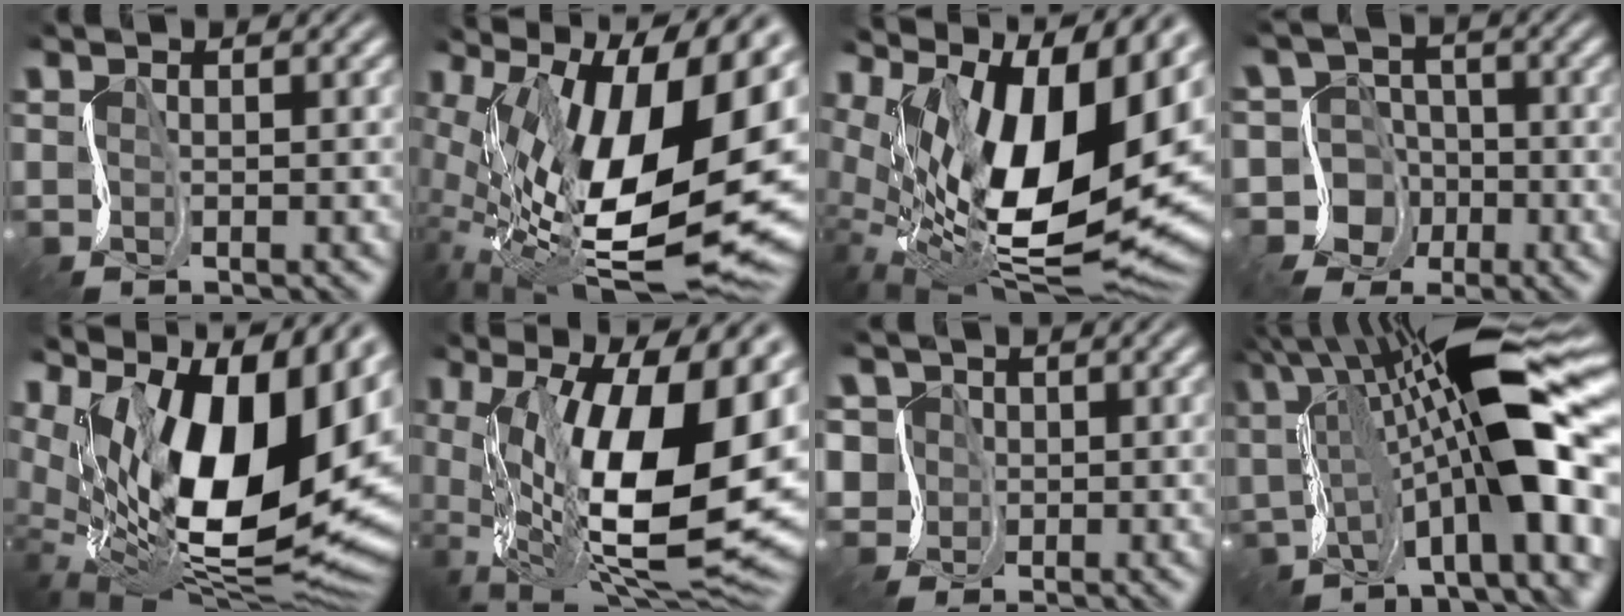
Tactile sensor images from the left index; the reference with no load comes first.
{"total": 17.9, "force": [0.4, 8.2, 15.9], "torque": [-0.259, -0.025, 0.006]}
{"total": 15.7, "force": [3.0, 7.3, 13.6], "torque": [-0.207, -0.004, 0.057]}
{"total": 6.2, "force": [-4.4, 4.4, 0.4], "torque": [0.023, -0.012, -0.101]}
{"total": 15.0, "force": [4.1, 7.8, 12.1], "torque": [-0.173, 0.005, 0.069]}
{"total": 17.0, "force": [-2.0, 6.8, 15.4], "torque": [-0.241, -0.044, -0.023]}
{"total": 3.1, "force": [-1.7, 2.6, 0.0], "torque": [-0.005, 0.000, -0.033]}
{"total": 14.6, "force": [-0.8, 3.2, 14.2], "torque": [-0.208, -0.003, -0.015]}